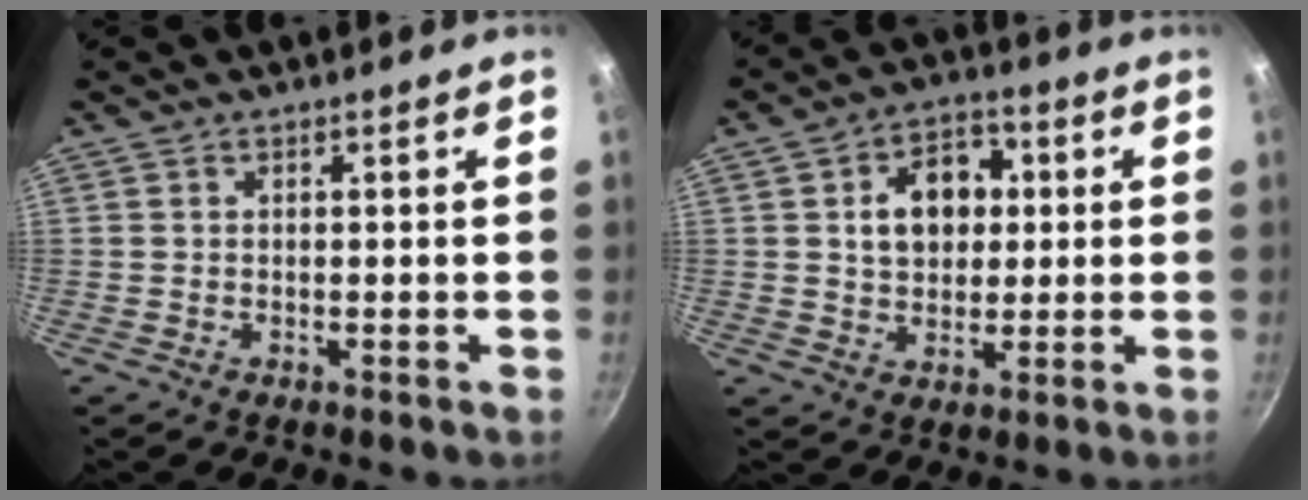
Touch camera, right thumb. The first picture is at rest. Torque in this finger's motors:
{"motor_torque": [0.36, 2.49, 0.78, 0.51, 0.08]}